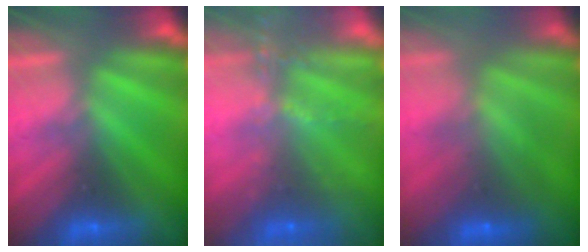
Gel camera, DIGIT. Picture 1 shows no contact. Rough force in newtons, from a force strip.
{"total": 10.8}
{"total": 5.6}